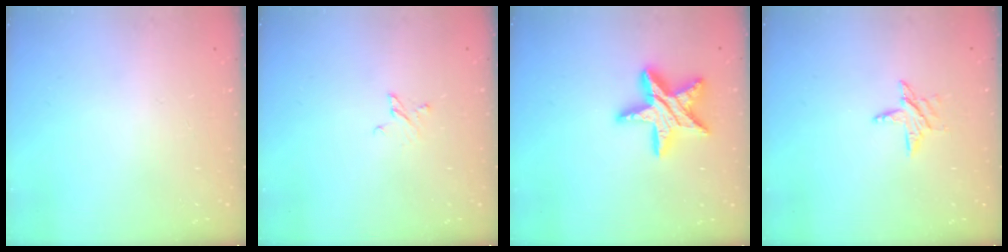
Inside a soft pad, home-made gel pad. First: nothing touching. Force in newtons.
{"total": 2.4, "press": 2.4, "slide": 0.2}
{"total": 16.6, "press": 16.6, "slide": 1.4}
{"total": 5.7, "press": 5.7, "slide": 0.6}